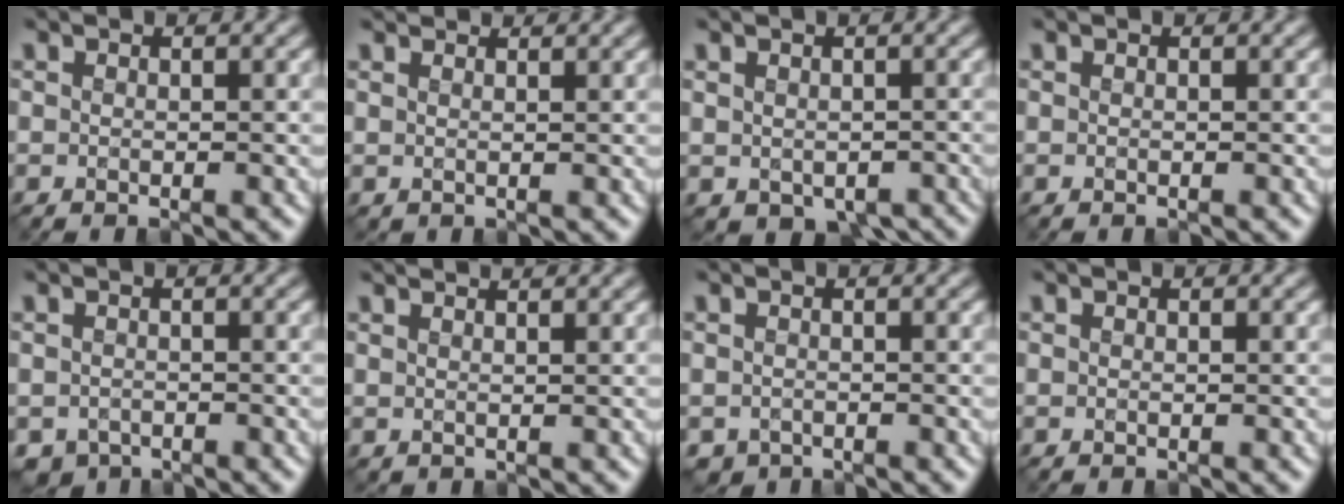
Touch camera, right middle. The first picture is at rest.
{"total": 3.3, "force": [3.1, 0.9, 0.9], "torque": [-0.008, 0.010, 0.023]}
{"total": 2.7, "force": [-1.3, 1.8, 1.5], "torque": [-0.023, -0.024, 0.003]}
{"total": 0.0}
{"total": 1.1, "force": [-0.8, 0.3, -0.7], "torque": [0.005, -0.008, -0.013]}
{"total": 2.8, "force": [2.6, 0.7, 0.8], "torque": [0.002, 0.011, 0.011]}
{"total": 0.8, "force": [-0.5, 0.1, -0.7], "torque": [0.004, -0.006, -0.004]}
{"total": 0.0}